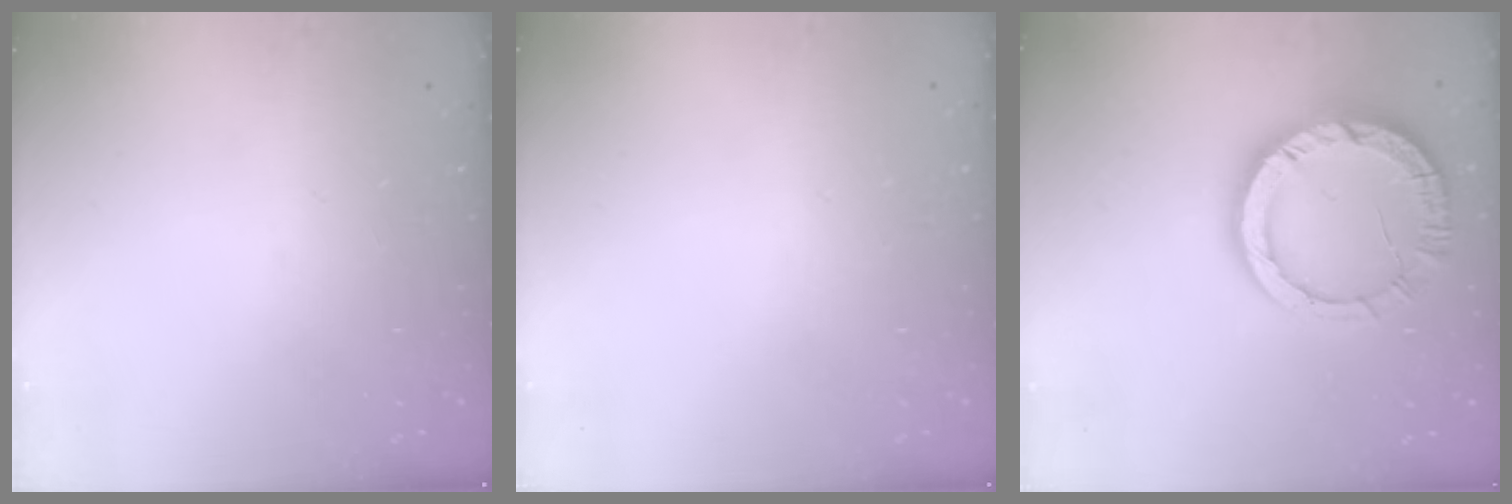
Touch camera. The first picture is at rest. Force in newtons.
{"total": 2.6, "press": 2.6, "slide": 0.2}
{"total": 13.6, "press": 13.5, "slide": 1.4}